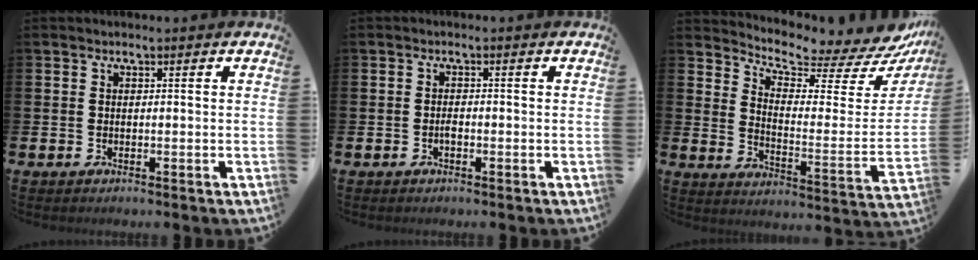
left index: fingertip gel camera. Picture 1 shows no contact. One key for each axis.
{"total": 0.9, "fx": -0.4, "fy": 0.4, "fz": 0.7, "tx": -0.012, "ty": -0.003, "tz": -0.008}
{"total": 6.1, "fx": 5.6, "fy": 1.7, "fz": 1.8, "tx": -0.051, "ty": -0.063, "tz": 0.086}